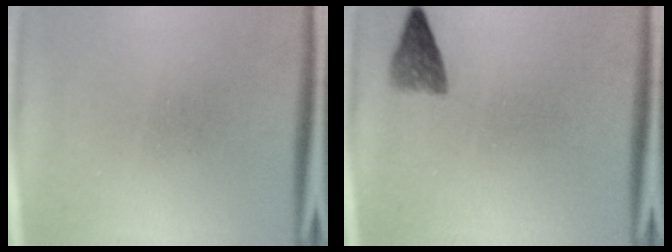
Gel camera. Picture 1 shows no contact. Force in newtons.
{"total": 2.6}